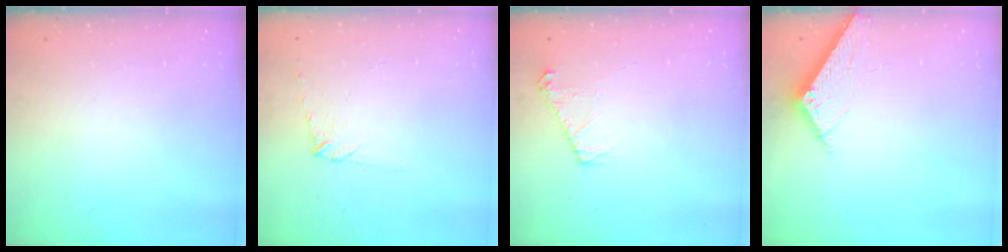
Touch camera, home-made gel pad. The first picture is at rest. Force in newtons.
{"total": 5.3, "press": 5.3, "slide": 0.6}
{"total": 6.0, "press": 6.0, "slide": 0.7}
{"total": 5.8, "press": 5.8, "slide": 0.6}